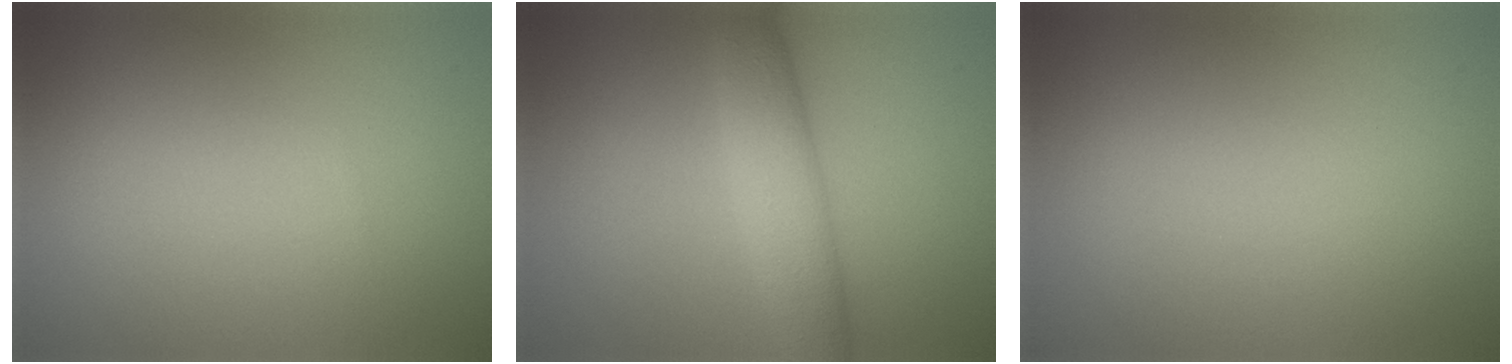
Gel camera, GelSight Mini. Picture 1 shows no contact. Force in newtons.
{"total": 4.6, "press": 4.6, "slide": 0.0}
{"total": 0.0}